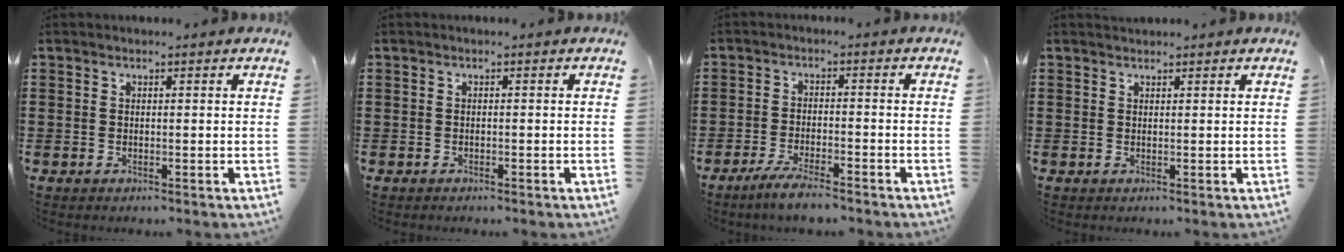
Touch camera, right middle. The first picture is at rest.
{"total": 0.0}
{"total": 4.0, "force": [-3.4, 0.1, 2.1], "torque": [-0.049, -0.006, -0.067]}
{"total": 0.7, "force": [0.7, 0.2, 0.0], "torque": [-0.001, 0.001, 0.014]}